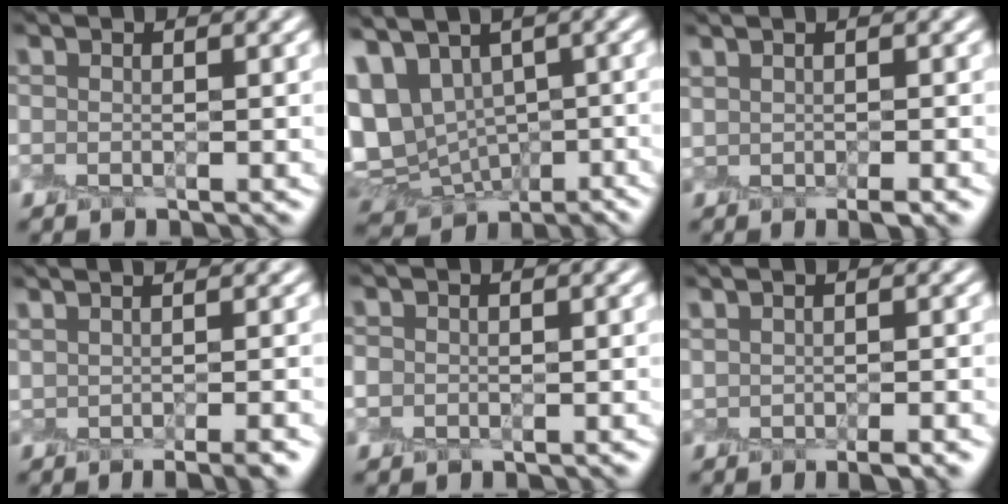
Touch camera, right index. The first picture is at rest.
{"total": 8.8, "force": [1.2, 6.3, 6.0], "torque": [-0.130, 0.003, 0.032]}
{"total": 2.0, "force": [-0.7, 0.4, 1.8], "torque": [-0.030, -0.006, -0.005]}
{"total": 5.0, "force": [0.2, 2.1, 4.6], "torque": [-0.025, 0.020, 0.009]}
{"total": 0.9, "force": [-0.2, 0.9, 0.0], "torque": [0.003, 0.000, -0.008]}
{"total": 2.4, "force": [-1.0, 0.6, 2.1], "torque": [-0.030, -0.006, -0.009]}